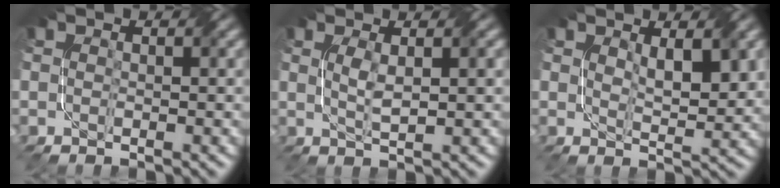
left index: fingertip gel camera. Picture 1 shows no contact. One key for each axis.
{"total": 2.1, "fx": 0.6, "fy": 0.4, "fz": 2.0, "tx": -0.042, "ty": 0.000, "tz": 0.014}
{"total": 3.3, "fx": 1.4, "fy": 1.1, "fz": 2.7, "tx": -0.051, "ty": -0.007, "tz": 0.028}